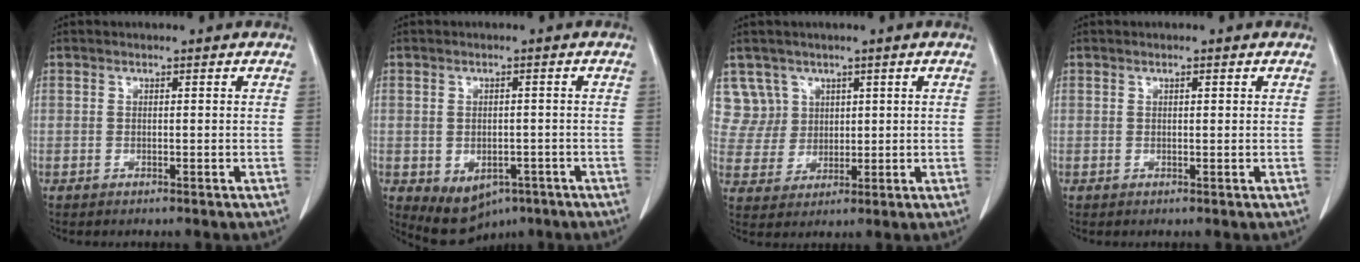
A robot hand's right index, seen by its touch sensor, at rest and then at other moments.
{"total": 7.0, "force": [-3.5, 4.8, 3.6], "torque": [-0.053, 0.002, -0.038]}
{"total": 6.0, "force": [3.1, 5.2, -0.5], "torque": [0.016, 0.013, 0.072]}
{"total": 0.6, "force": [0.3, 0.1, 0.5], "torque": [-0.012, -0.001, 0.005]}